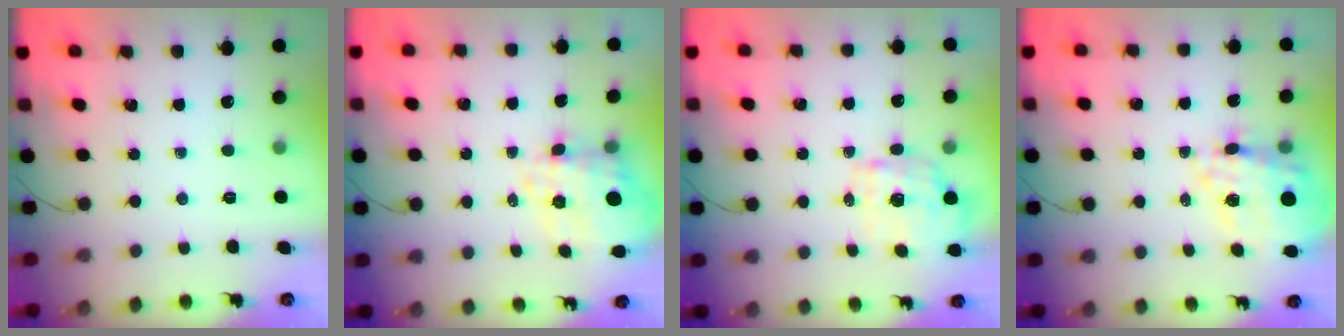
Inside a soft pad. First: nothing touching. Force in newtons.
{"total": 5.0, "press": 4.6, "slide": 2.1}
{"total": 2.0, "press": 1.8, "slide": 1.0}
{"total": 18.8, "press": 18.4, "slide": 3.9}